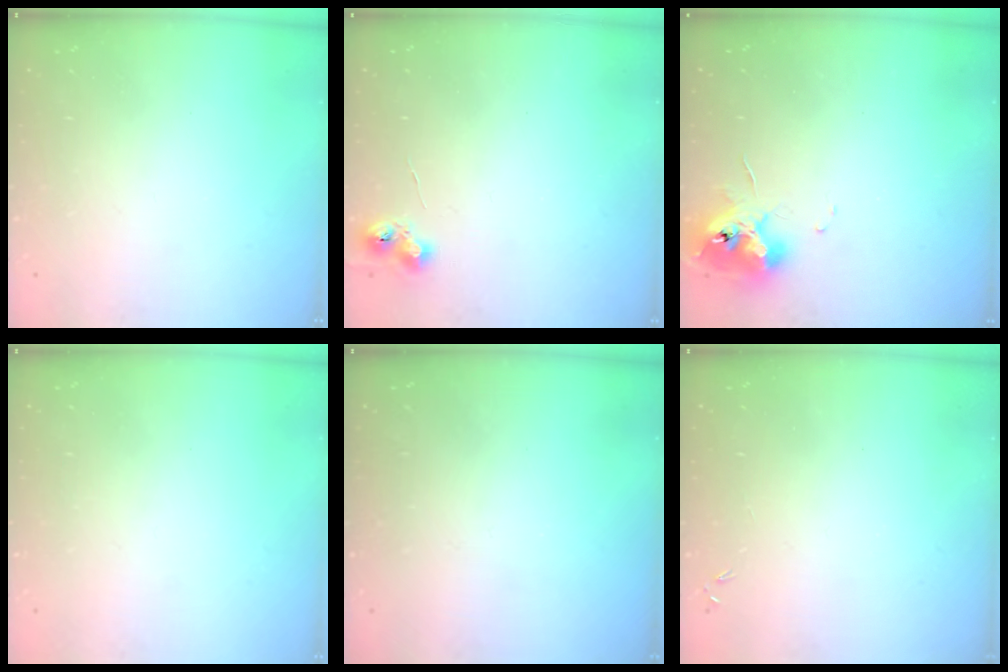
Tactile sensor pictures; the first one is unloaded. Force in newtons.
{"total": 6.3, "press": 6.2, "slide": 0.7}
{"total": 11.1, "press": 11.1, "slide": 0.6}
{"total": 0.0}
{"total": 0.0}
{"total": 0.0}